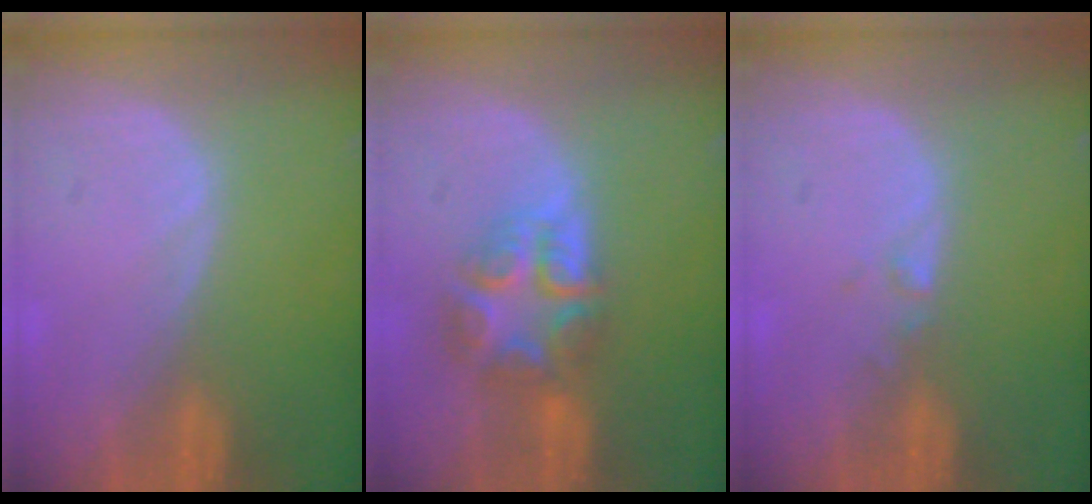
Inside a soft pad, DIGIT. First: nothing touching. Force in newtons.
{"total": 7.7, "press": 6.7, "slide": 3.7}
{"total": 1.0, "press": 0.9, "slide": 0.5}